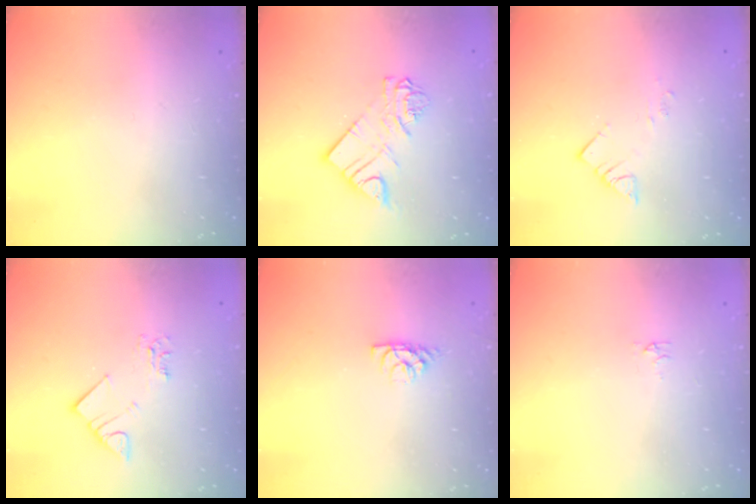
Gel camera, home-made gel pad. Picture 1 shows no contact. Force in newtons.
{"total": 8.9, "press": 8.9, "slide": 0.7}
{"total": 3.4, "press": 3.4, "slide": 0.1}
{"total": 3.4, "press": 3.4, "slide": 0.2}
{"total": 4.6, "press": 4.6, "slide": 0.5}
{"total": 2.9, "press": 2.9, "slide": 0.5}